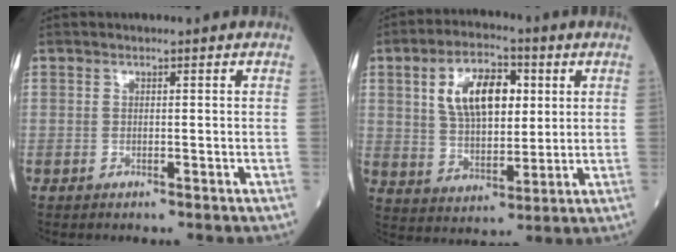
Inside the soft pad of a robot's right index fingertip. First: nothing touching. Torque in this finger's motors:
{"motor_torque": [0.87, 0.15, 0.41, 0.12]}